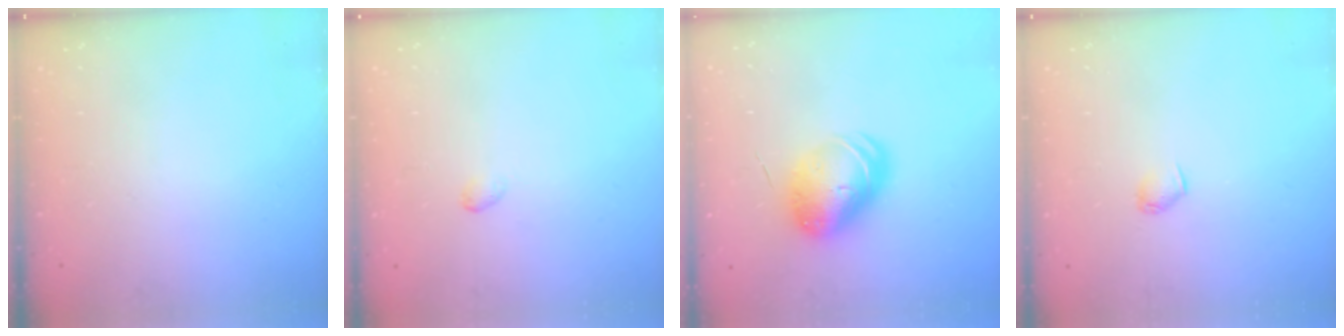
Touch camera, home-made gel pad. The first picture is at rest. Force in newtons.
{"total": 2.7, "press": 2.7, "slide": 0.5}
{"total": 11.1, "press": 10.8, "slide": 2.3}
{"total": 3.0, "press": 2.9, "slide": 0.7}